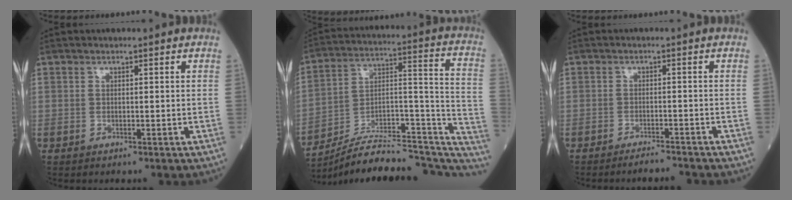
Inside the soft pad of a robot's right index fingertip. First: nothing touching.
{"total": 25.1, "force": [-21.6, 6.7, 10.8], "torque": [-0.120, 0.060, -0.315]}
{"total": 3.0, "force": [-2.9, -0.3, 0.6], "torque": [-0.008, -0.010, -0.045]}